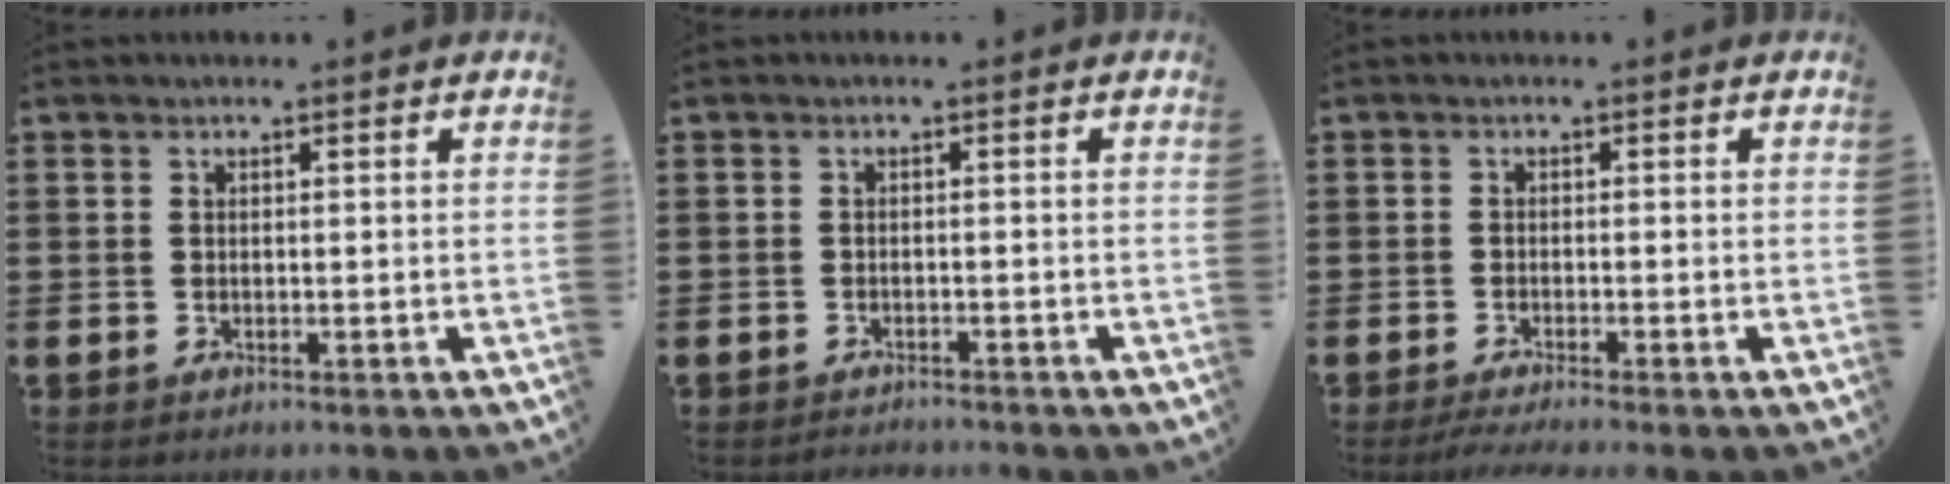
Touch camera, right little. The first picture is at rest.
{"total": 1.1, "force": [-1.1, 0.0, -0.1], "torque": [-0.001, 0.002, -0.023]}
{"total": 1.4, "force": [-1.0, 0.0, 1.0], "torque": [-0.015, 0.000, -0.020]}